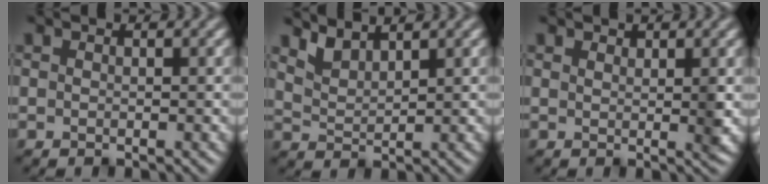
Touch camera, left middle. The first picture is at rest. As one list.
[{"total": 2.3, "force": [2.1, 0.6, 0.8], "torque": [-0.029, -0.001, 0.048]}, {"total": 1.5, "force": [1.1, 0.3, 1.0], "torque": [-0.014, -0.004, 0.023]}]